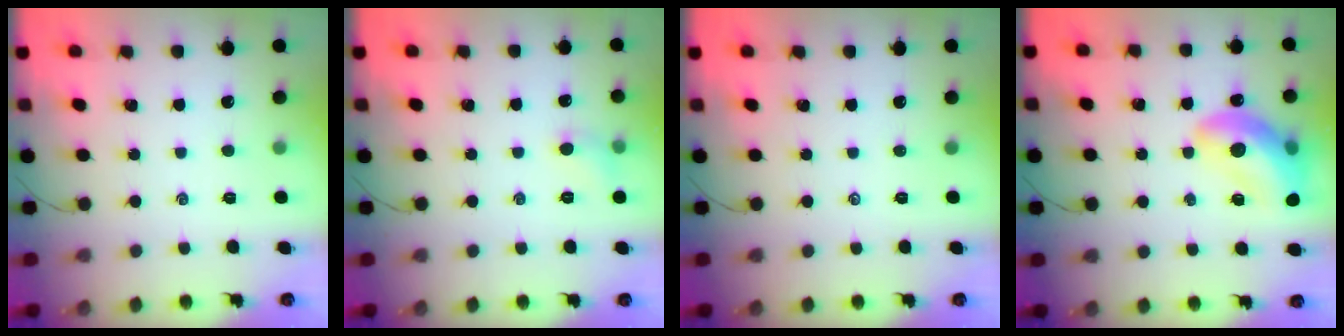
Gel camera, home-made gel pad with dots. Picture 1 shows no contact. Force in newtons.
{"total": 5.1, "press": 4.8, "slide": 1.7}
{"total": 0.0}
{"total": 16.9, "press": 16.6, "slide": 3.4}